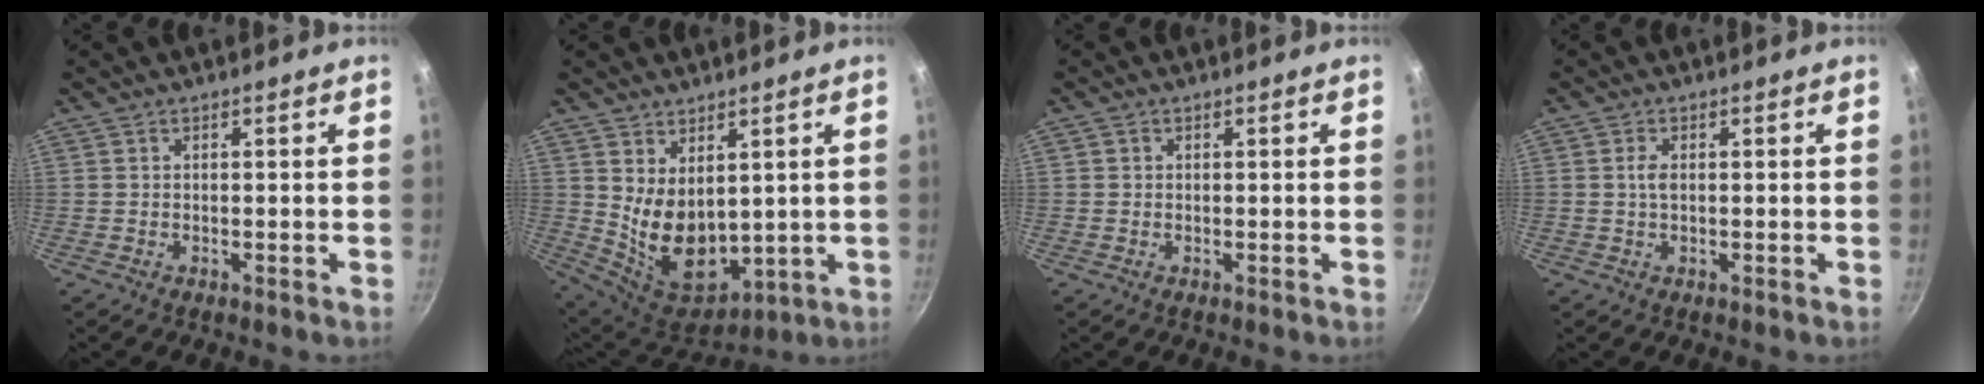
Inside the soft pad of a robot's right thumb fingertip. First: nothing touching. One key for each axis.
{"total": 12.4, "fx": 2.6, "fy": 8.0, "fz": 9.1, "tx": -0.129, "ty": -0.048, "tz": 0.076}
{"total": 0.7, "fx": 0.1, "fy": 0.7, "fz": 0.1, "tx": 0.001, "ty": 0.002, "tz": -0.001}
{"total": 1.8, "fx": 0.2, "fy": 0.9, "fz": 1.5, "tx": -0.030, "ty": 0.002, "tz": 0.003}